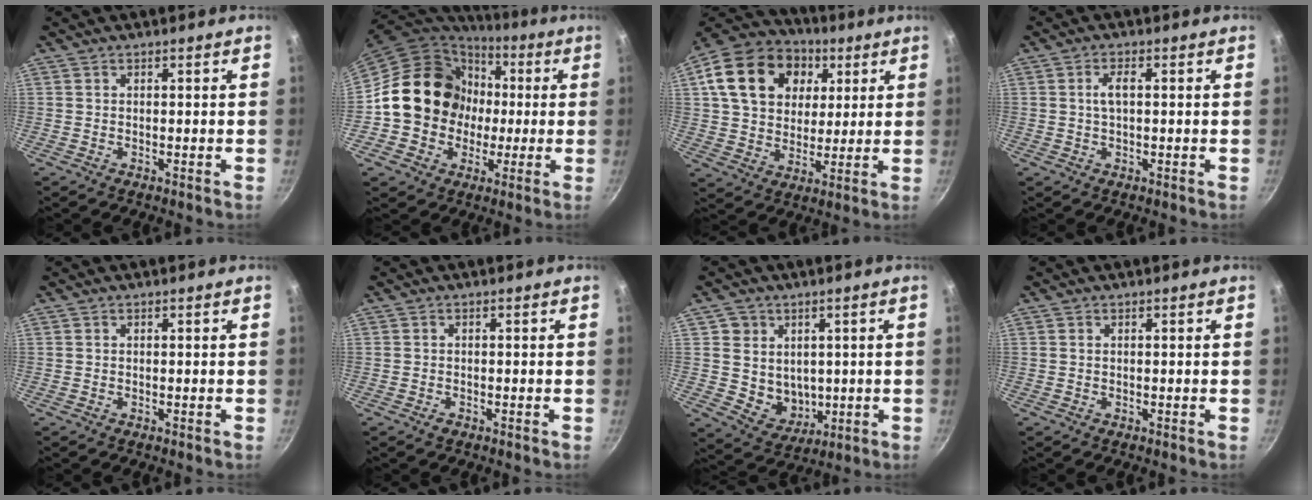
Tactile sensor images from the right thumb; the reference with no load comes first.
{"total": 17.9, "force": [0.5, 15.9, 8.3], "torque": [-0.110, 0.032, 0.005]}
{"total": 21.2, "force": [6.4, 16.2, 12.0], "torque": [-0.200, 0.014, 0.104]}
{"total": 2.7, "force": [0.3, 1.1, 2.5], "torque": [-0.051, 0.008, 0.005]}
{"total": 0.0}
{"total": 0.9, "force": [-0.6, 0.6, 0.4], "torque": [-0.008, 0.002, -0.010]}
{"total": 8.2, "force": [1.2, 7.4, 3.2], "torque": [-0.030, -0.014, 0.034]}
{"total": 0.0}